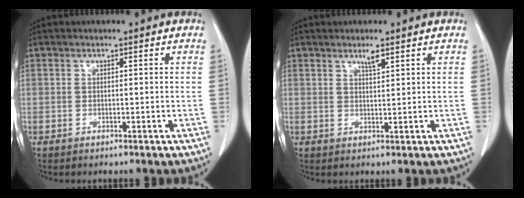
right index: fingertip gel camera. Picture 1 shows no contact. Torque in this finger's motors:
{"motor_torque": [0.08, 0.03, 0.04, 0.00]}